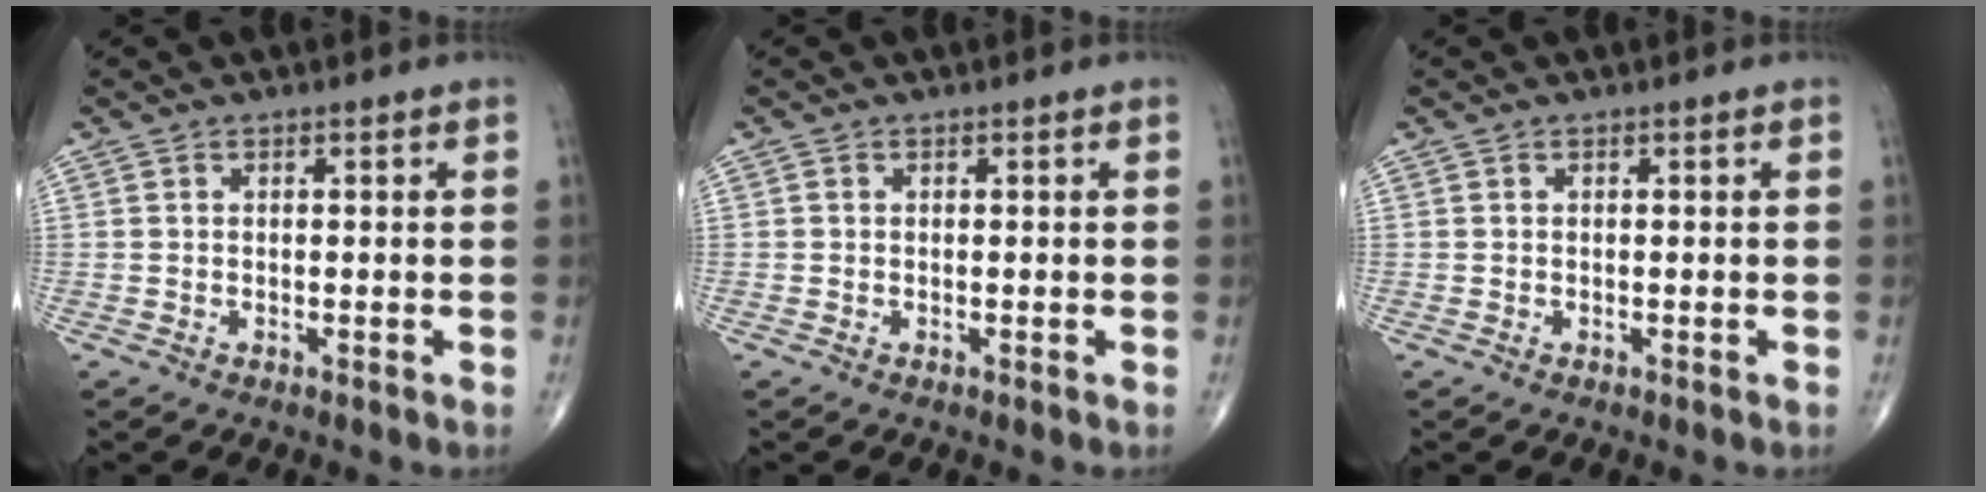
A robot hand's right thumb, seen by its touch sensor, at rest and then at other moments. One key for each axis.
{"total": 0.0}
{"total": 0.0}